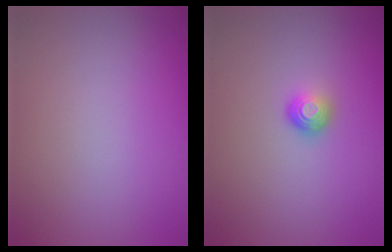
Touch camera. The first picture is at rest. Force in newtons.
{"total": 1.6, "press": 1.1, "slide": 1.1}